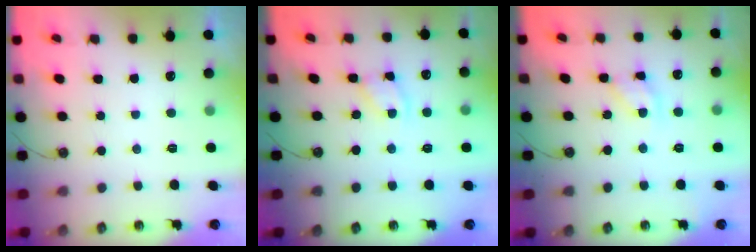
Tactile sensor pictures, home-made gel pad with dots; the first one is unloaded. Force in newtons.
{"total": 4.0, "press": 4.0, "slide": 0.2}
{"total": 10.3, "press": 10.2, "slide": 0.7}